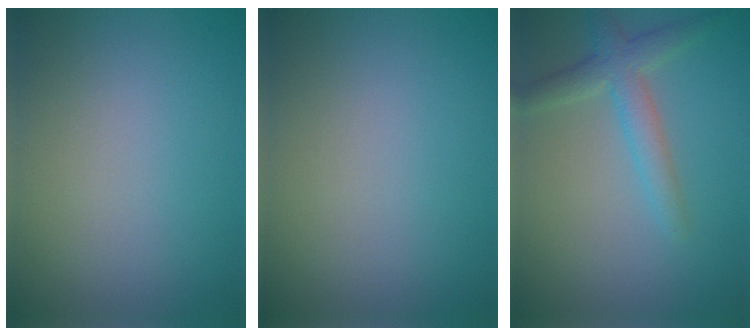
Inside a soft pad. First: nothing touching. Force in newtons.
{"total": 0.0}
{"total": 3.3, "press": 3.3, "slide": 0.2}